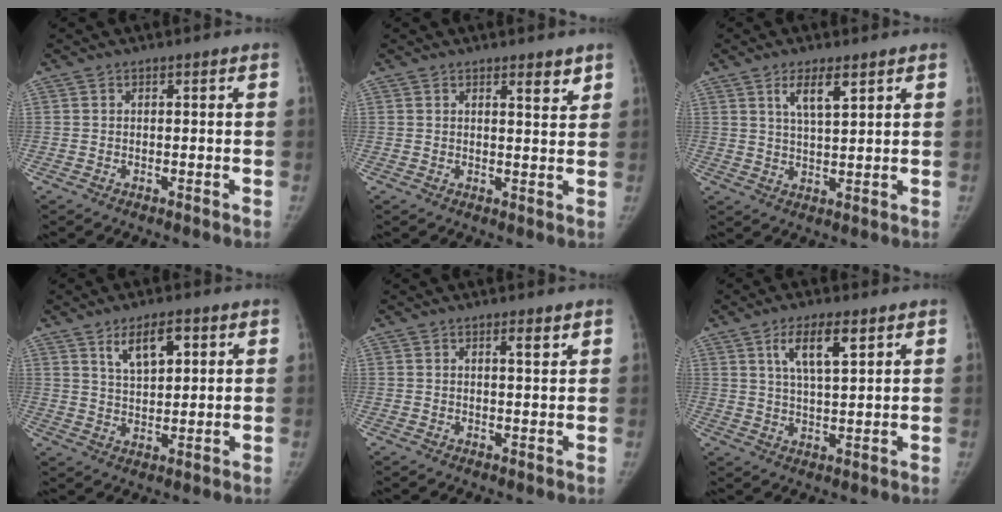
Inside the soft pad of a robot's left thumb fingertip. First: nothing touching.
{"total": 3.0, "force": [2.2, 0.8, 1.9], "torque": [-0.019, -0.017, 0.030]}
{"total": 5.3, "force": [3.0, 1.5, 4.1], "torque": [-0.067, -0.018, 0.057]}
{"total": 7.0, "force": [3.4, 3.2, 5.2], "torque": [-0.073, -0.018, 0.064]}
{"total": 2.1, "force": [1.3, 0.3, 1.6], "torque": [-0.023, -0.009, 0.022]}
{"total": 7.6, "force": [3.8, 2.4, 6.1], "torque": [-0.100, -0.016, 0.070]}